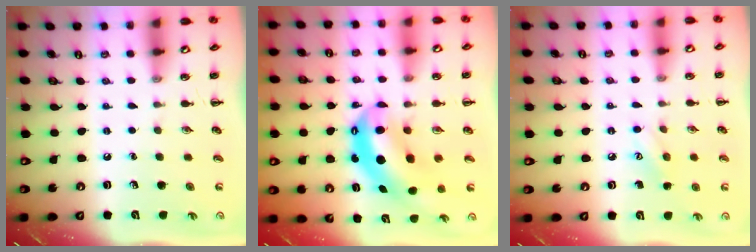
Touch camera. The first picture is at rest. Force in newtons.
{"total": 9.4, "press": 9.2, "slide": 2.2}
{"total": 6.7, "press": 6.5, "slide": 1.6}